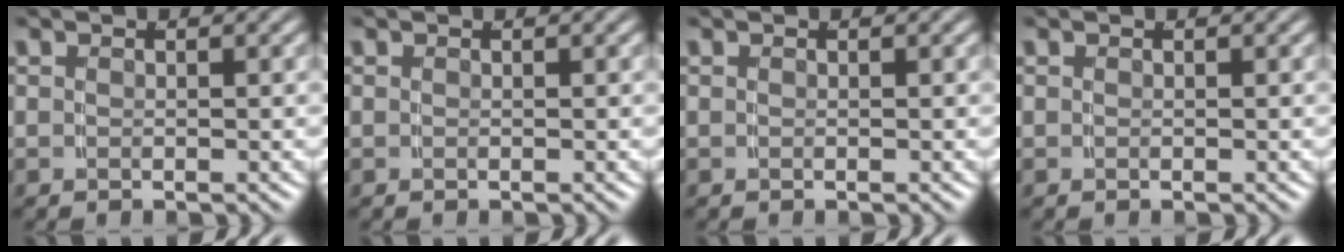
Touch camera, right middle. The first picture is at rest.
{"total": 0.0}
{"total": 0.0}
{"total": 0.0}